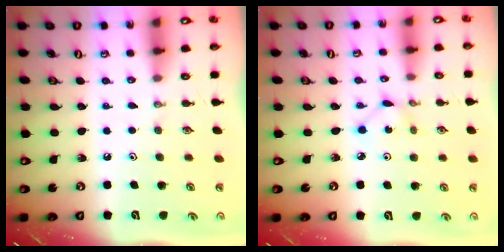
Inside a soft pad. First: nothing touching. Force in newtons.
{"total": 1.3, "press": 1.3, "slide": 0.1}